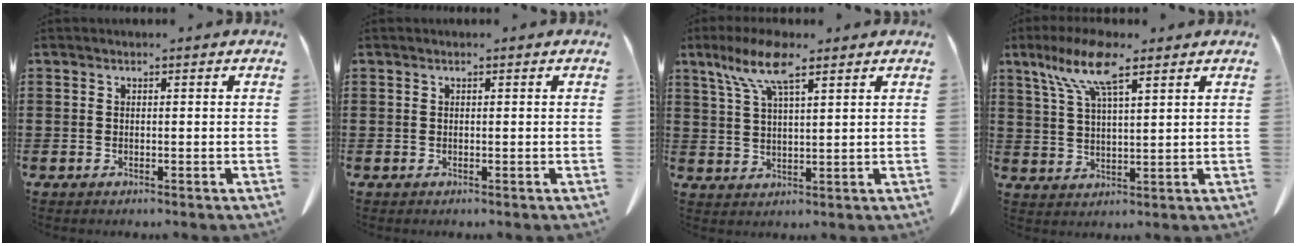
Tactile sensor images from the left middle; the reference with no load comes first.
{"total": 0.0}
{"total": 8.4, "force": [5.3, 2.1, 6.1], "torque": [-0.132, 0.001, 0.094]}
{"total": 9.7, "force": [6.2, 2.5, 7.0], "torque": [-0.152, 0.000, 0.110]}